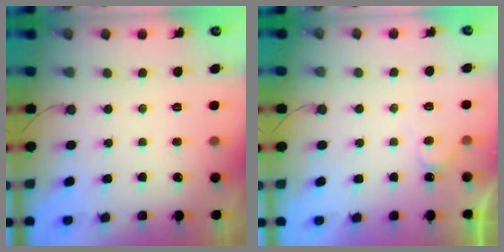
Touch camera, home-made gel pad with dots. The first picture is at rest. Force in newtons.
{"total": 4.0, "press": 4.0, "slide": 0.4}